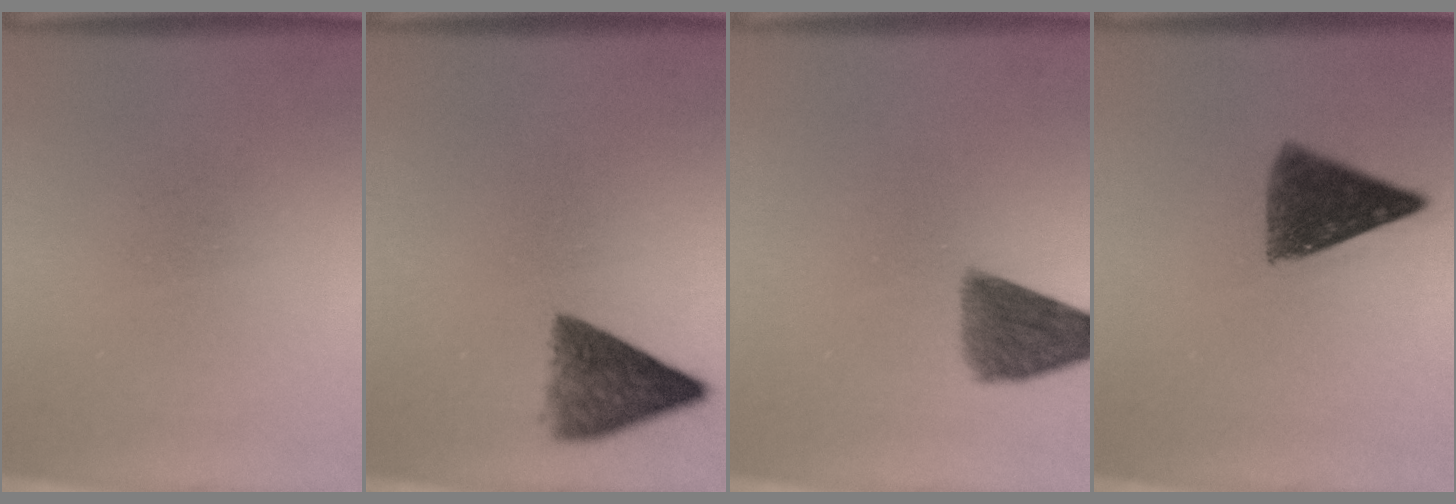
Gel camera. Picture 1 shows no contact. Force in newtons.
{"total": 6.9}
{"total": 7.0}
{"total": 9.5}